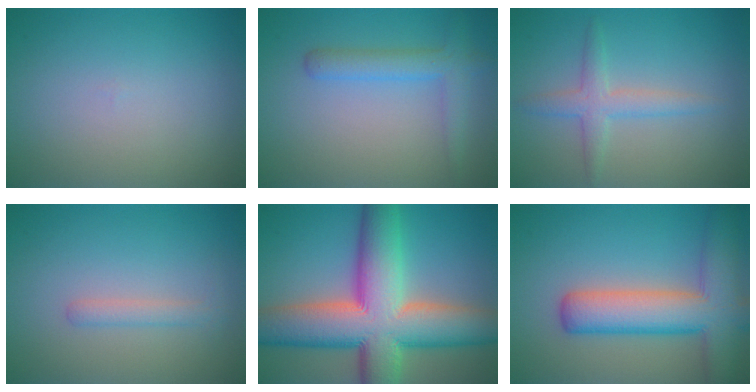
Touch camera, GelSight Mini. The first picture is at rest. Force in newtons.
{"total": 3.0, "press": 3.0, "slide": 0.2}
{"total": 2.6, "press": 2.6, "slide": 0.1}
{"total": 1.4, "press": 1.4, "slide": 0.0}
{"total": 14.4, "press": 14.4, "slide": 0.9}
{"total": 8.8, "press": 8.8, "slide": 0.5}